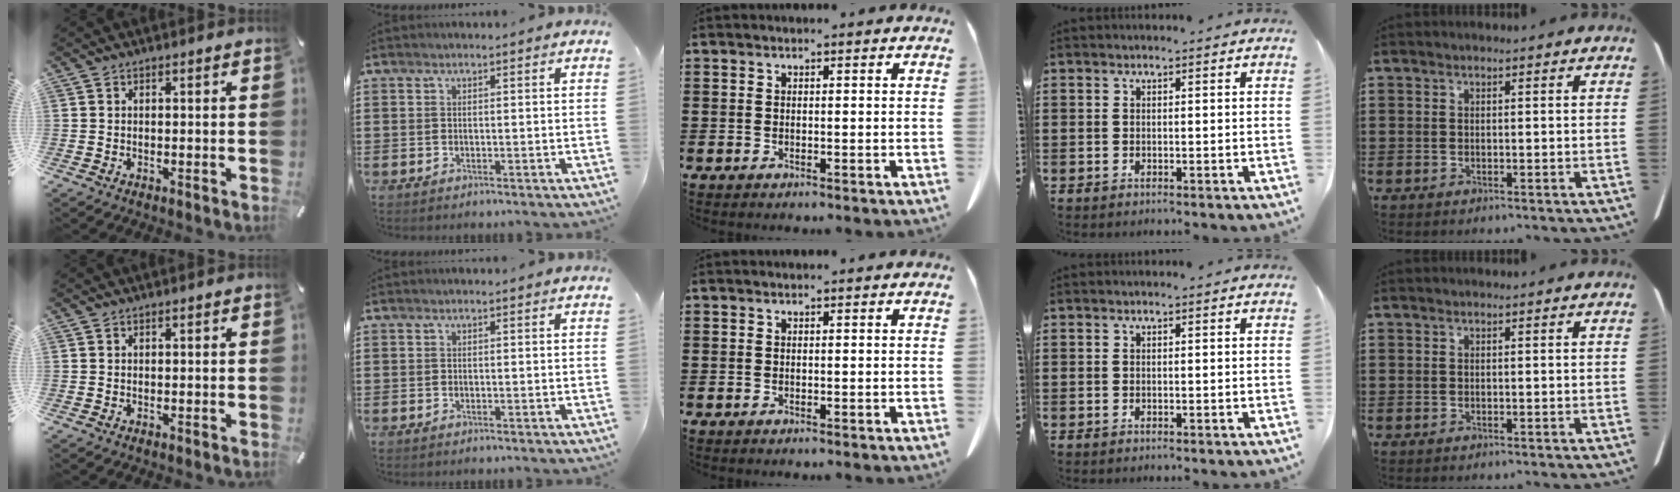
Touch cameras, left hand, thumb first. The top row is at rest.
{}